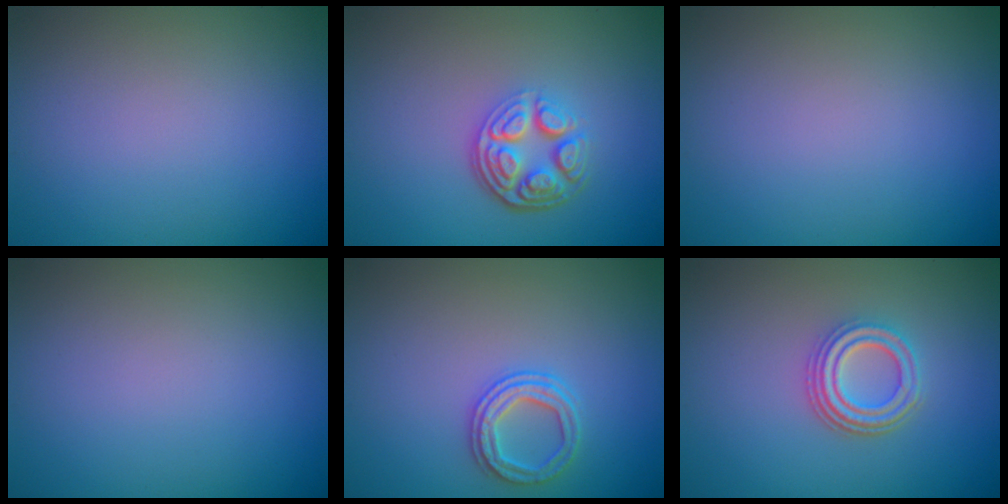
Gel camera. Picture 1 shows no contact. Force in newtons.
{"total": 4.8, "press": 3.4, "slide": 3.4}
{"total": 0.0}
{"total": 0.0}
{"total": 2.5, "press": 2.4, "slide": 0.6}
{"total": 3.8, "press": 3.1, "slide": 2.2}